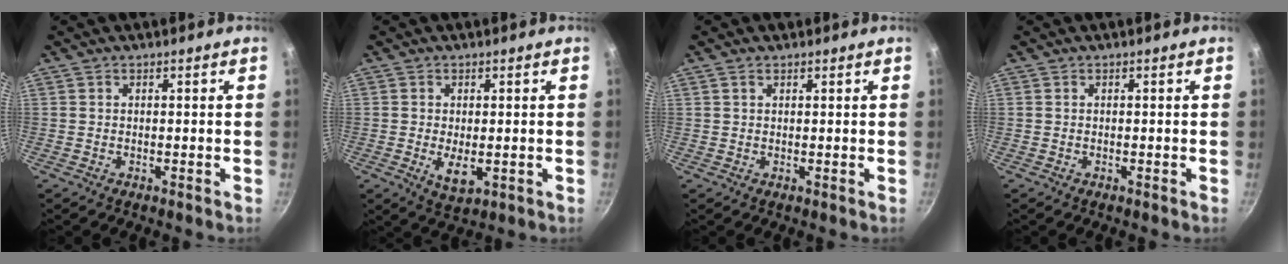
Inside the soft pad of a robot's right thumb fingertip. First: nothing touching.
{"total": 4.5, "force": [-0.6, 2.5, 3.7], "torque": [-0.061, -0.012, -0.001]}
{"total": 1.4, "force": [0.9, 0.8, 0.7], "torque": [-0.010, -0.001, 0.015]}
{"total": 0.0}